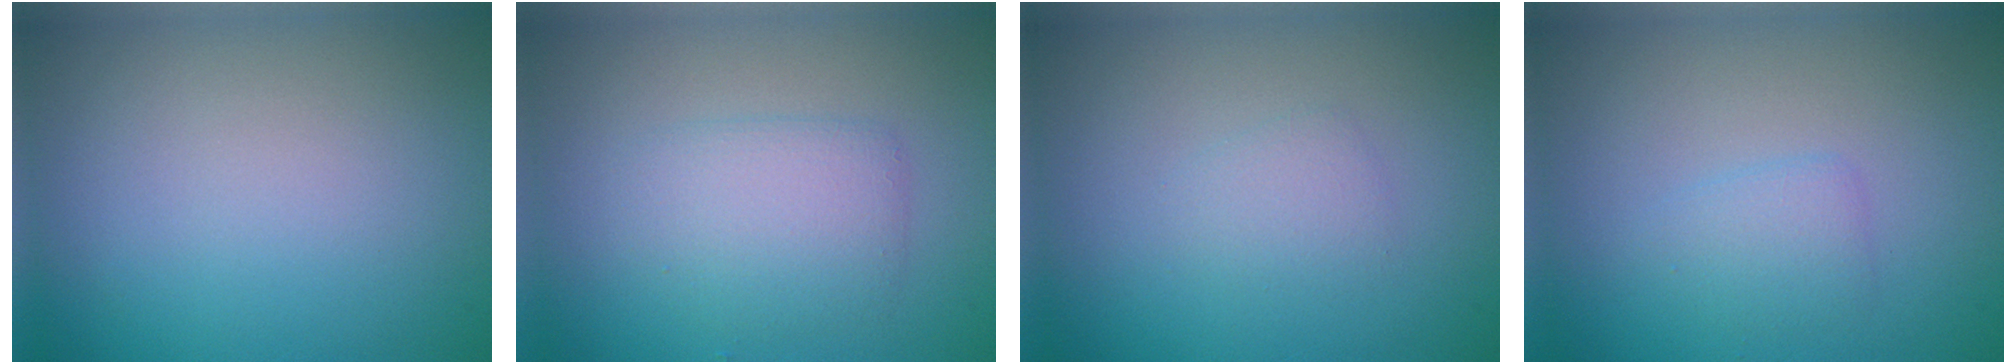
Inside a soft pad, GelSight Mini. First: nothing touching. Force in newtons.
{"total": 2.9, "press": 2.9, "slide": 0.2}
{"total": 1.2, "press": 1.2, "slide": 0.0}
{"total": 1.5, "press": 1.5, "slide": 0.1}